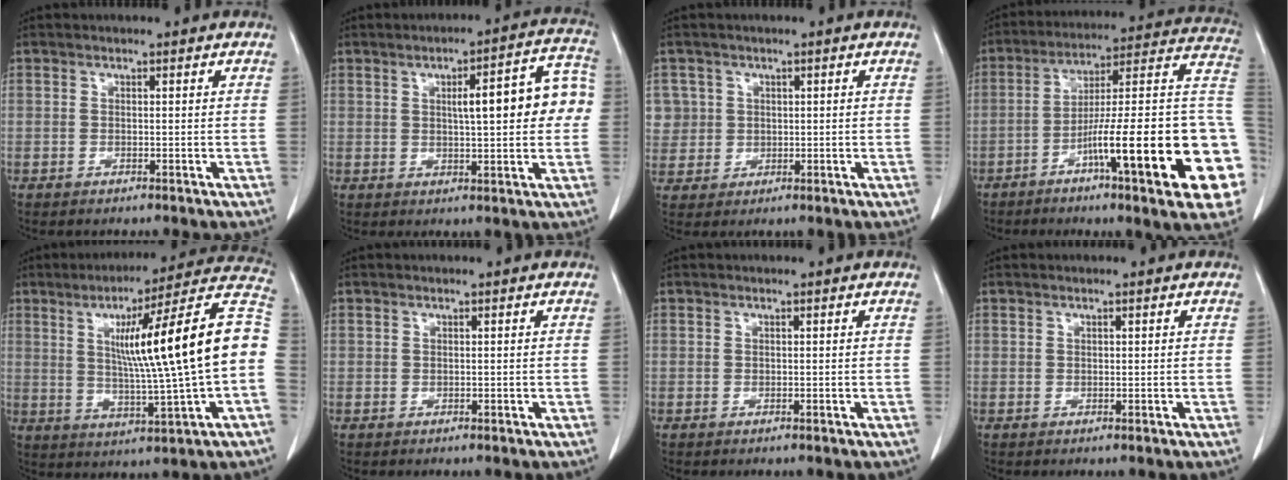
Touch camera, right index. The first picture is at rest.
{"total": 11.4, "force": [1.4, 2.4, 11.0], "torque": [-0.141, 0.036, 0.018]}
{"total": 6.1, "force": [1.6, 5.9, 0.2], "torque": [-0.002, 0.018, 0.043]}
{"total": 25.5, "force": [-7.3, 1.3, 24.4], "torque": [-0.260, 0.004, -0.116]}
{"total": 21.1, "force": [1.7, 0.0, 21.0], "torque": [-0.284, 0.028, 0.019]}
{"total": 0.0}
{"total": 0.0}
{"total": 0.0}